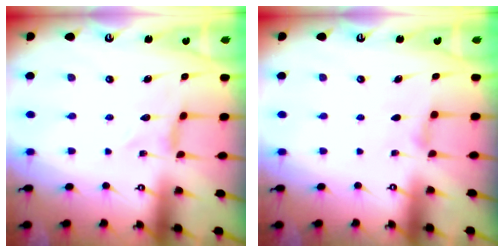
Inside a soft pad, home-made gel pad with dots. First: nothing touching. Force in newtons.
{"total": 2.9, "press": 2.9, "slide": 0.5}